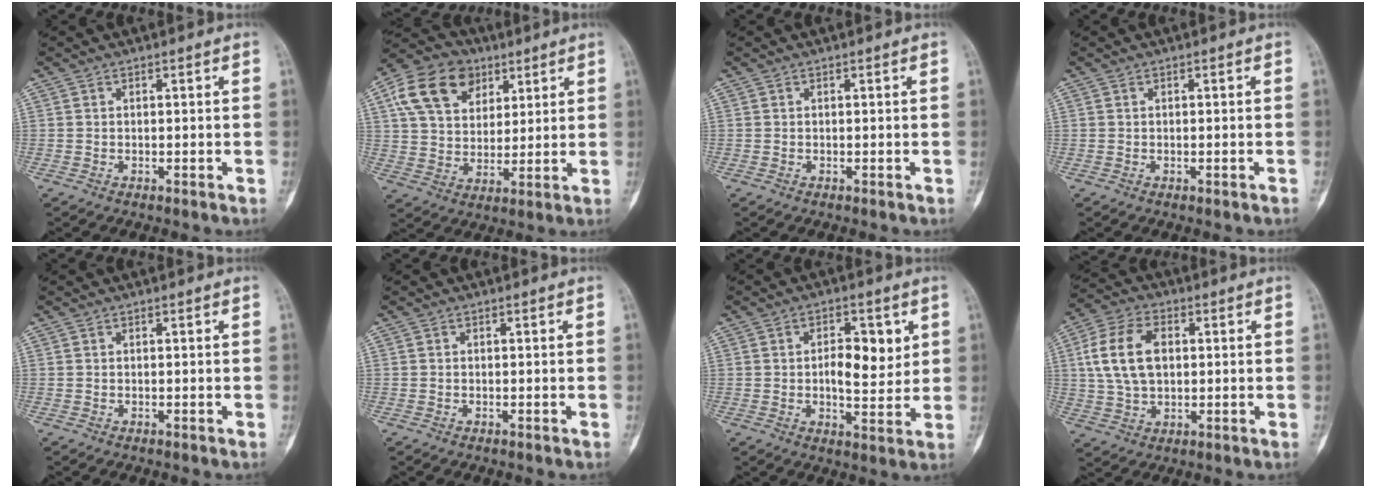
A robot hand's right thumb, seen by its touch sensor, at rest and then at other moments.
{"total": 15.2, "force": [6.7, 10.9, 8.2], "torque": [-0.129, -0.005, 0.120]}
{"total": 0.0}
{"total": 0.0}
{"total": 0.0}
{"total": 0.0}
{"total": 8.4, "force": [1.8, 4.2, 7.0], "torque": [-0.077, -0.011, 0.031]}
{"total": 12.2, "force": [2.0, 7.8, 9.2], "torque": [-0.168, 0.011, 0.036]}